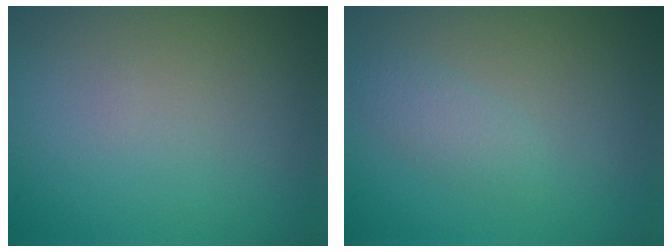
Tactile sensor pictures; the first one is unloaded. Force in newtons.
{"total": 1.6, "press": 1.6, "slide": 0.1}